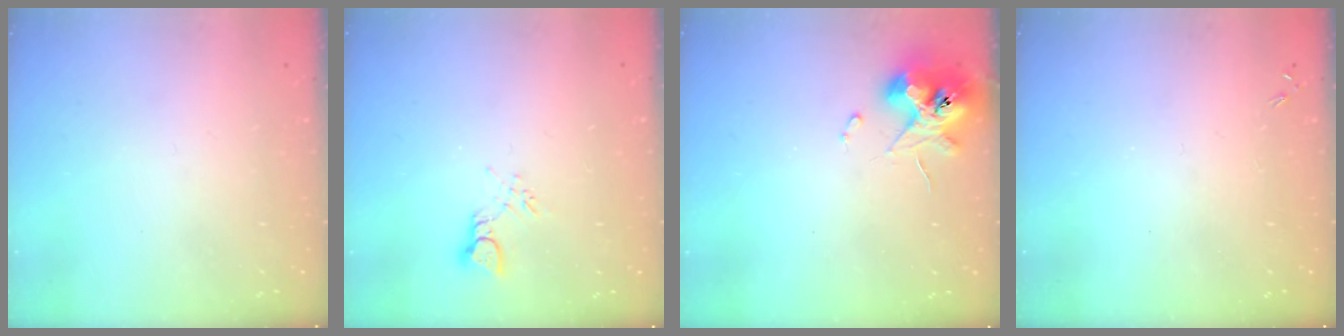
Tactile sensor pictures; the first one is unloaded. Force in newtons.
{"total": 2.8, "press": 2.8, "slide": 0.5}
{"total": 10.2, "press": 10.1, "slide": 1.5}
{"total": 0.0}